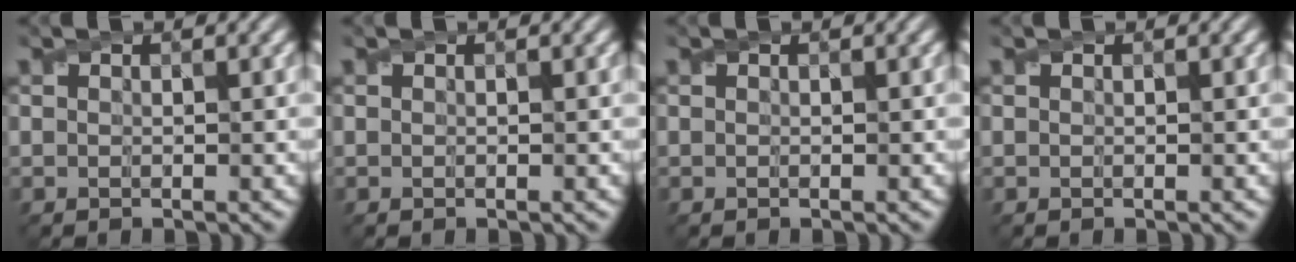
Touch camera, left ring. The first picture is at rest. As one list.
[{"total": 0.0}, {"total": 0.0}, {"total": 0.0}]